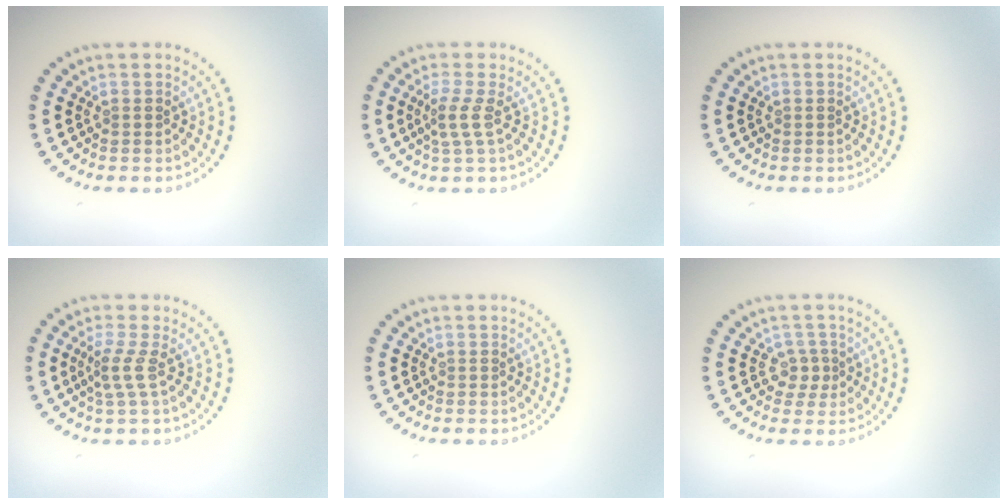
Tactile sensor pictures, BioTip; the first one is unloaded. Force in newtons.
{"total": 2.1, "press": 1.5, "slide": 1.5}
{"total": 0.0}
{"total": 2.1, "press": 1.4, "slide": 1.5}
{"total": 0.0}
{"total": 1.7, "press": 1.4, "slide": 1.1}